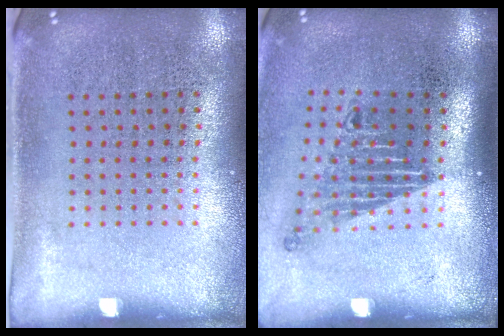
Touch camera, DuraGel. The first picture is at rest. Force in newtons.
{"total": 1.7, "press": 1.2, "slide": 1.2}